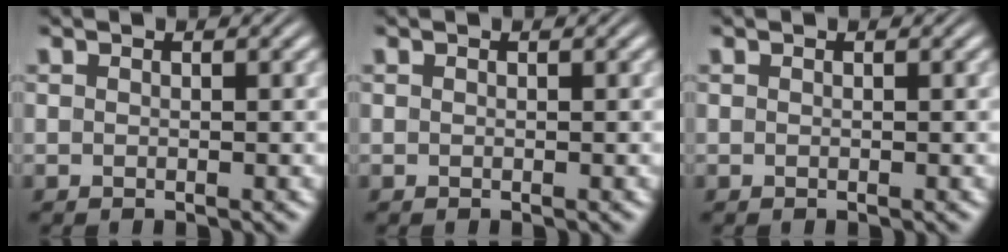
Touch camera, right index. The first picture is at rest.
{"total": 0.0}
{"total": 0.0}